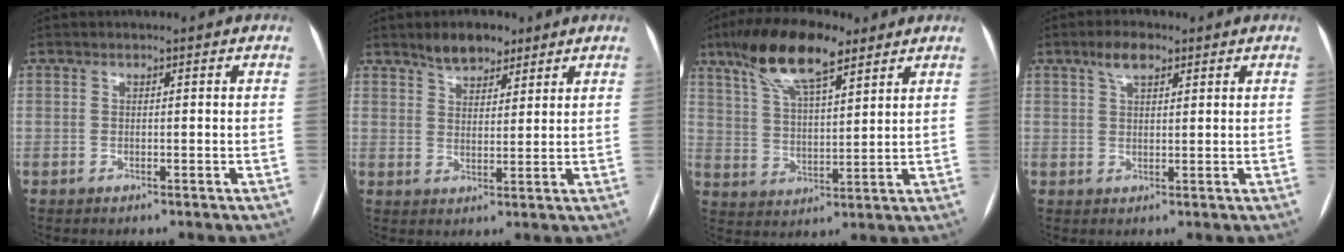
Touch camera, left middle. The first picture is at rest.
{"total": 5.4, "force": [4.2, 2.5, 2.3], "torque": [-0.039, 0.007, 0.073]}
{"total": 13.2, "force": [8.8, 3.5, 9.2], "torque": [-0.177, 0.022, 0.161]}
{"total": 3.8, "force": [2.4, 1.5, 2.5], "torque": [-0.049, 0.011, 0.045]}